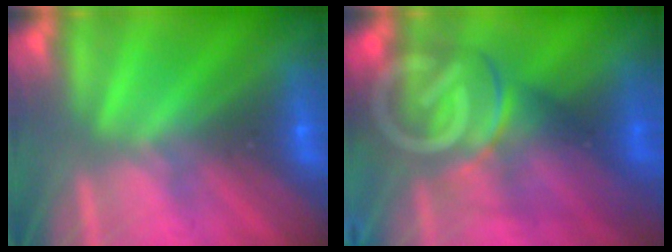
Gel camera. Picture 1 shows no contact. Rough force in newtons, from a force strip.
{"total": 10.8}